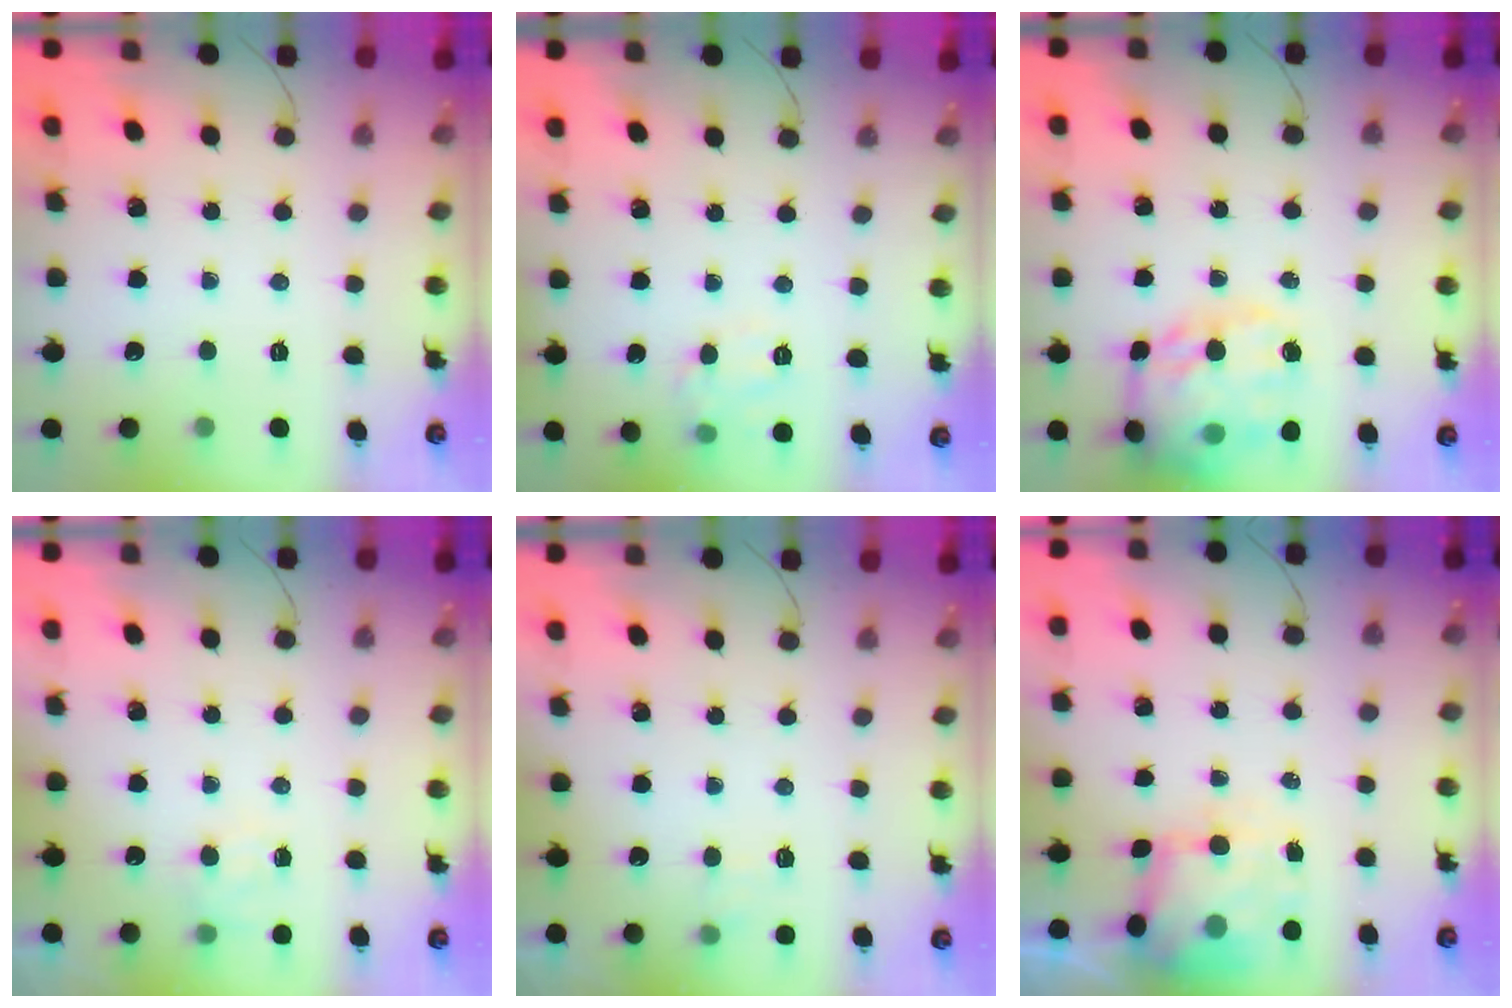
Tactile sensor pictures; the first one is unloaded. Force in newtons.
{"total": 7.7, "press": 7.6, "slide": 0.9}
{"total": 23.4, "press": 23.1, "slide": 3.5}
{"total": 5.2, "press": 5.0, "slide": 1.4}
{"total": 4.4, "press": 4.0, "slide": 1.6}
{"total": 6.6, "press": 6.4, "slide": 1.4}